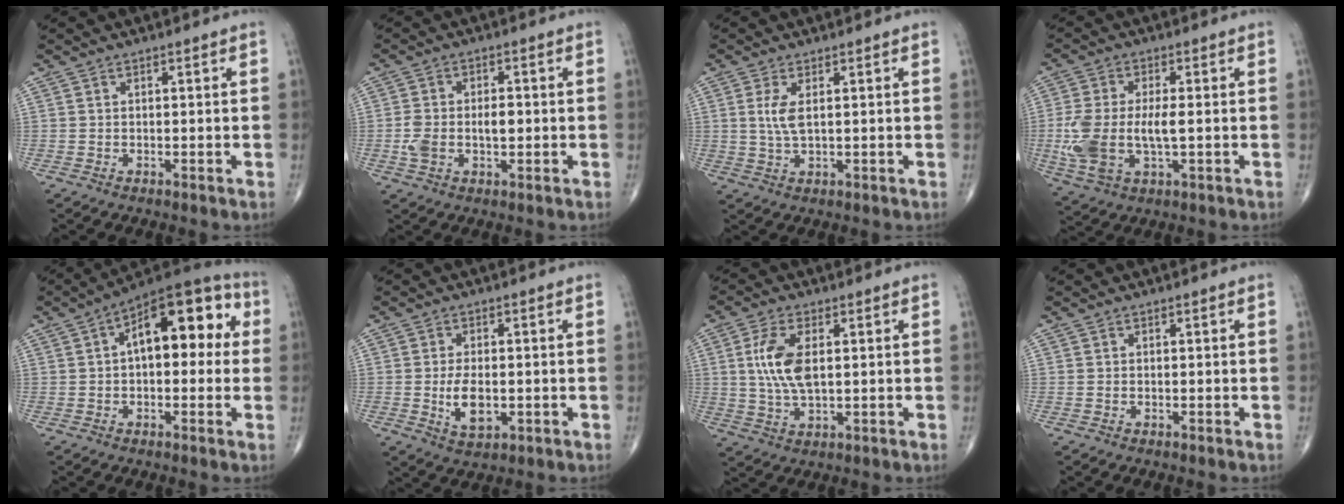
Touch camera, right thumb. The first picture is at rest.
{"total": 6.8, "force": [-0.6, 3.9, 5.5], "torque": [-0.111, 0.016, -0.006]}
{"total": 3.9, "force": [0.9, 1.4, 3.5], "torque": [-0.081, -0.005, 0.022]}
{"total": 11.7, "force": [-0.9, 5.5, 10.2], "torque": [-0.232, -0.001, -0.010]}
{"total": 16.7, "force": [3.1, 8.3, 14.1], "torque": [-0.165, 0.043, 0.034]}
{"total": 6.1, "force": [-0.9, 3.2, 5.1], "torque": [-0.085, -0.006, -0.008]}
{"total": 8.8, "force": [1.5, 4.1, 7.6], "torque": [-0.162, -0.005, 0.030]}
{"total": 0.0}